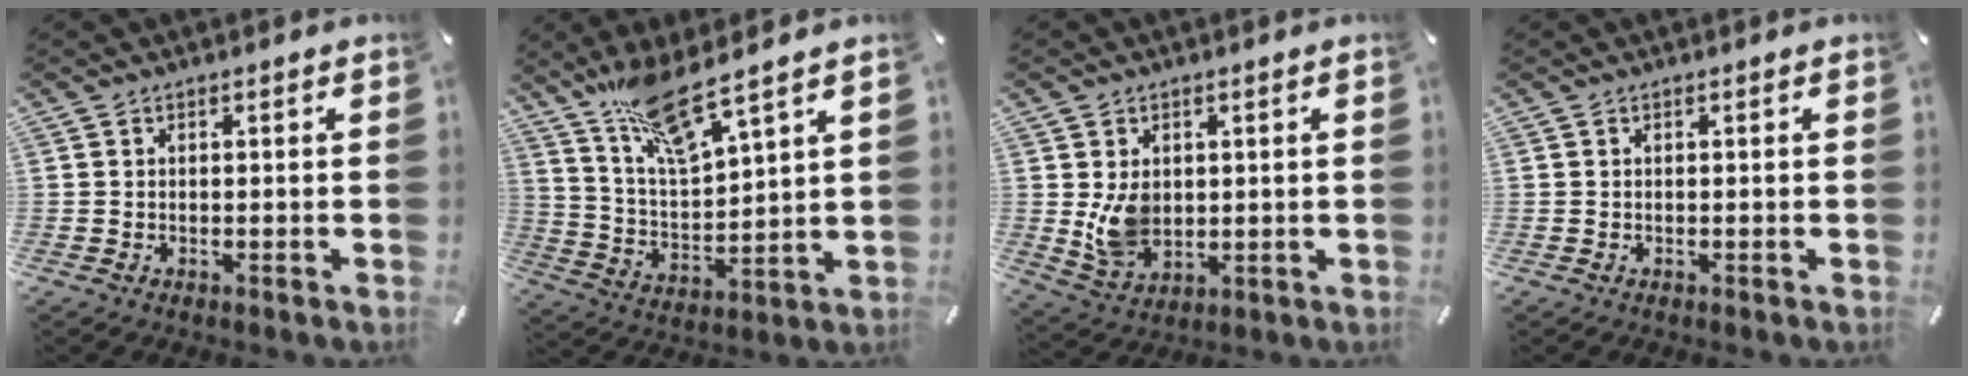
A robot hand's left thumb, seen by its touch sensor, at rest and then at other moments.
{"total": 14.5, "force": [11.9, 2.4, 7.8], "torque": [-0.162, -0.060, 0.208]}
{"total": 7.9, "force": [1.3, 6.3, 4.6], "torque": [-0.085, -0.010, 0.022]}
{"total": 0.0}